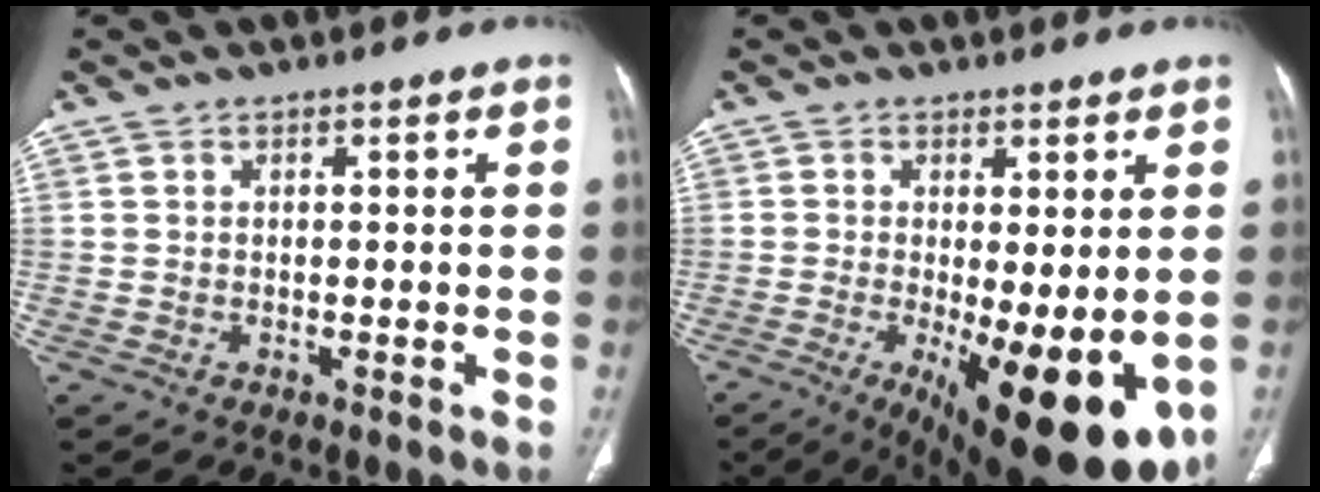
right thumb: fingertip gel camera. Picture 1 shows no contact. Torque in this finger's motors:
{"motor_torque": [-0.16, 2.52, 0.64, 0.30, 0.39]}